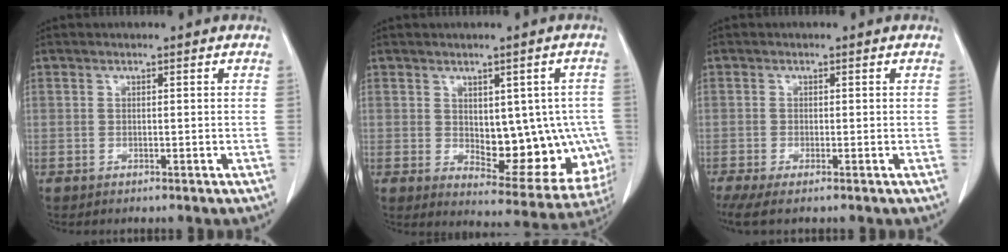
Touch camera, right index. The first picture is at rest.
{"total": 14.9, "force": [-1.5, 7.2, 12.9], "torque": [-0.135, 0.007, 0.003]}
{"total": 3.6, "force": [-2.1, 0.8, 2.8], "torque": [-0.056, -0.009, -0.039]}